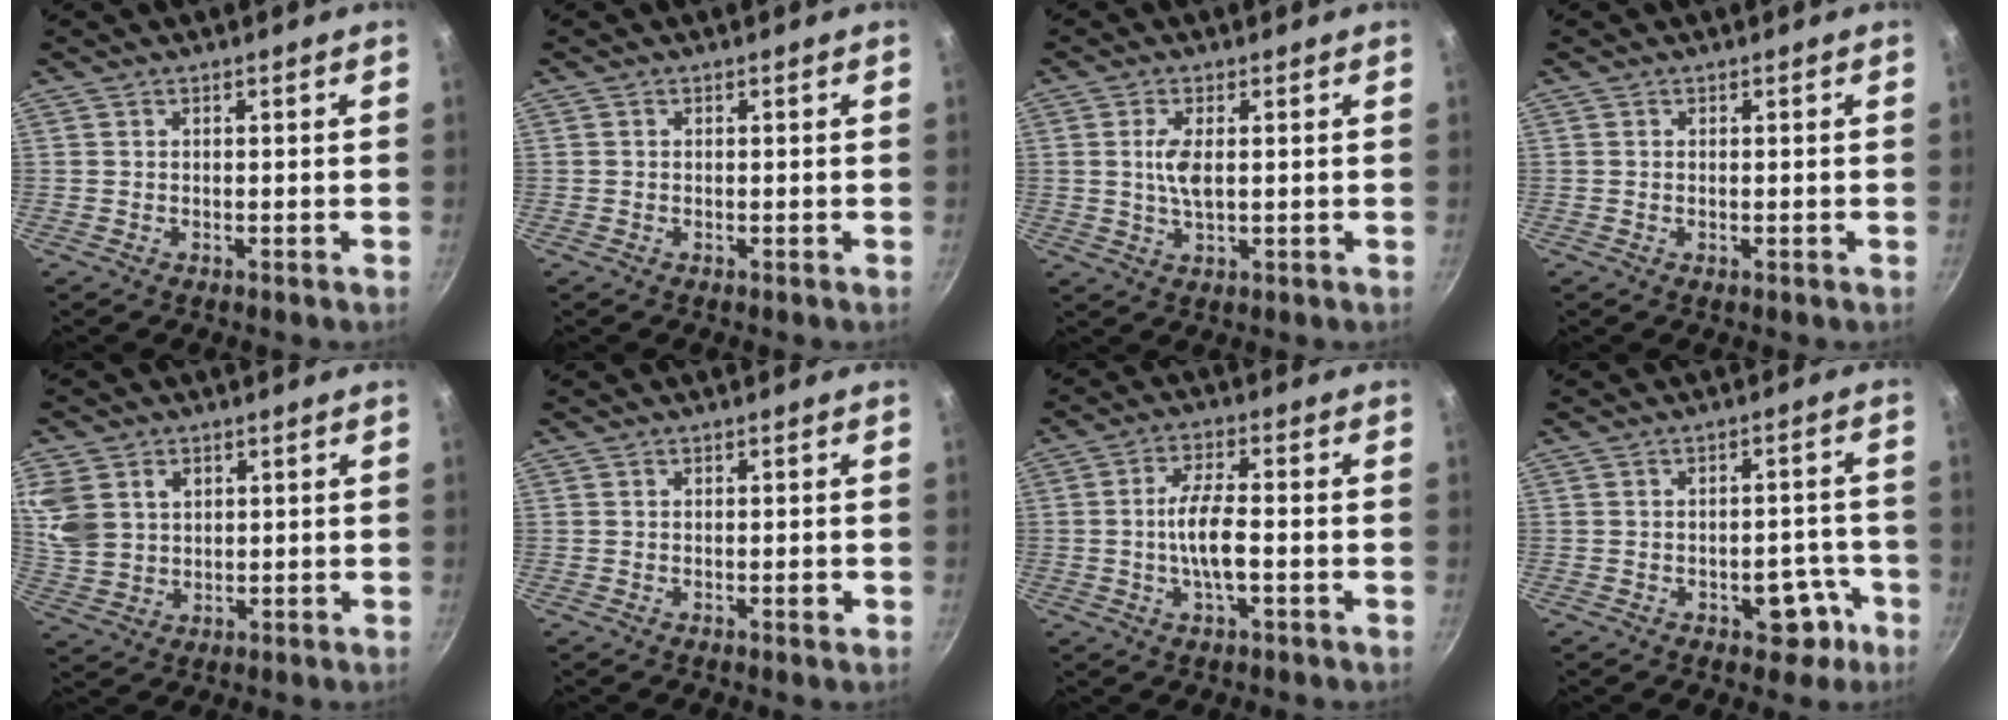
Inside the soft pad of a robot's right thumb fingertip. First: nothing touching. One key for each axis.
{"total": 0.0}
{"total": 4.6, "fx": 0.6, "fy": 1.9, "fz": 4.2, "tx": -0.091, "ty": -0.004, "tz": 0.015}
{"total": 0.0}
{"total": 10.1, "fx": 3.1, "fy": 7.7, "fz": 5.7, "tx": -0.116, "ty": 0.001, "tz": 0.073}
{"total": 1.2, "fx": -0.3, "fy": 0.4, "fz": 1.1, "tx": -0.013, "ty": -0.001, "tz": -0.005}
{"total": 7.6, "fx": -1.1, "fy": 2.7, "fz": 7.1, "tx": -0.140, "ty": 0.012, "tz": -0.024}
{"total": 7.3, "fx": -3.5, "fy": 4.3, "fz": 4.8, "tx": -0.031, "ty": 0.037, "tz": -0.038}